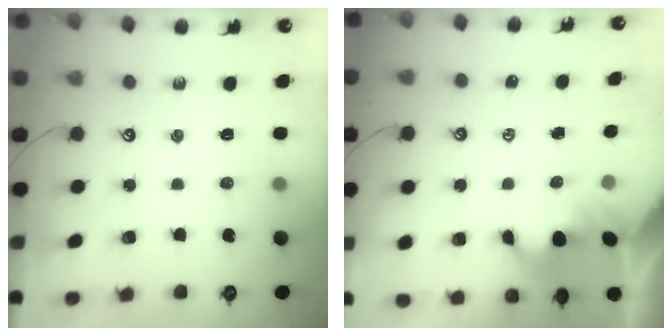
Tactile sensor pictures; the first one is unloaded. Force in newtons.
{"total": 2.0, "press": 2.0, "slide": 0.1}